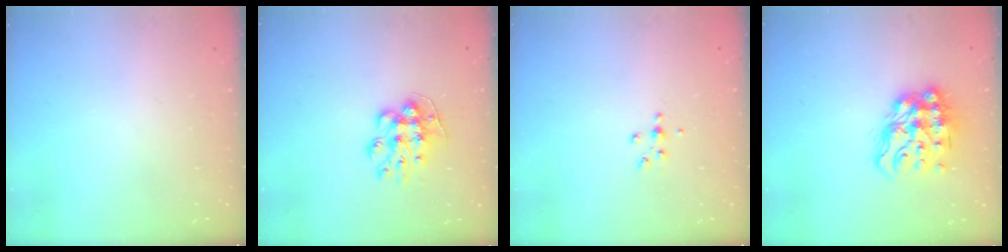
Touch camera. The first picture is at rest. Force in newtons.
{"total": 9.4, "press": 9.4, "slide": 0.2}
{"total": 3.0, "press": 3.0, "slide": 0.5}
{"total": 14.5, "press": 14.5, "slide": 0.7}